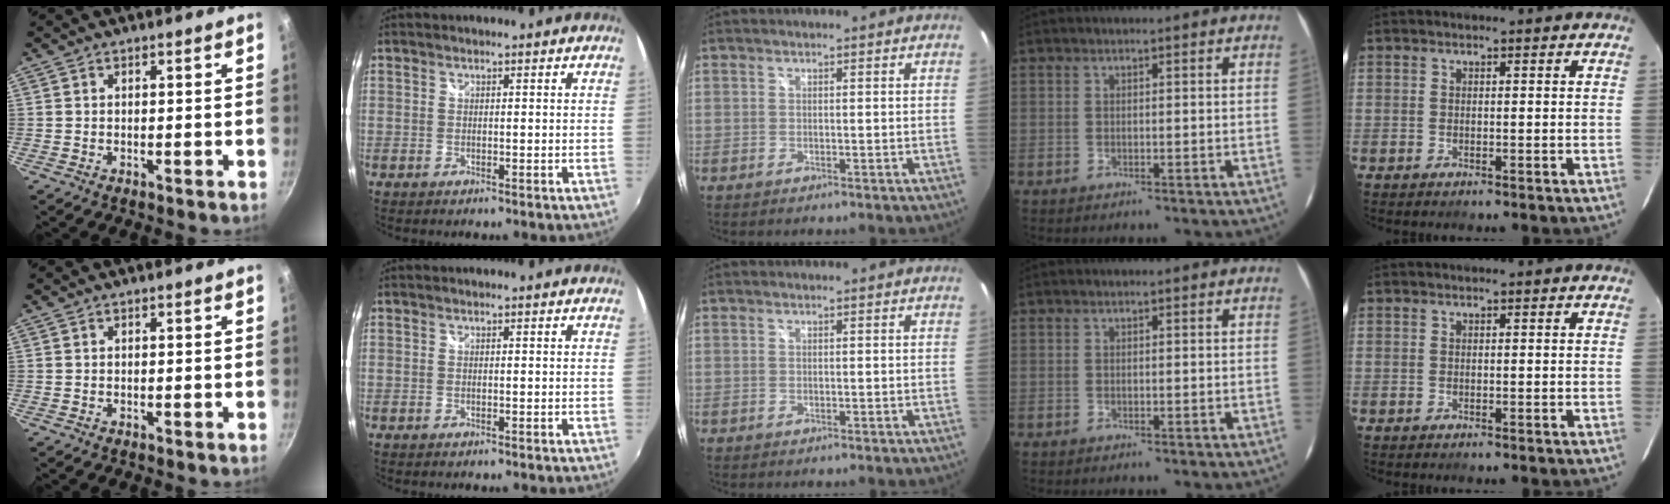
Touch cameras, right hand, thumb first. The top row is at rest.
{}